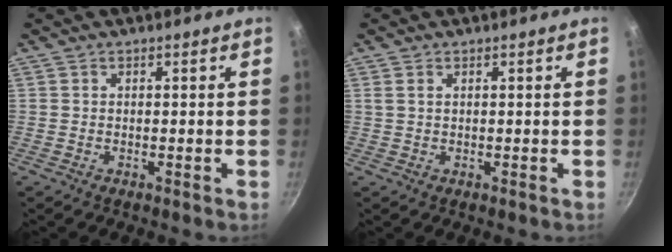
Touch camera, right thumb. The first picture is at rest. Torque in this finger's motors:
{"motor_torque": [-0.55, 0.34, 0.12, 0.19, 0.07]}